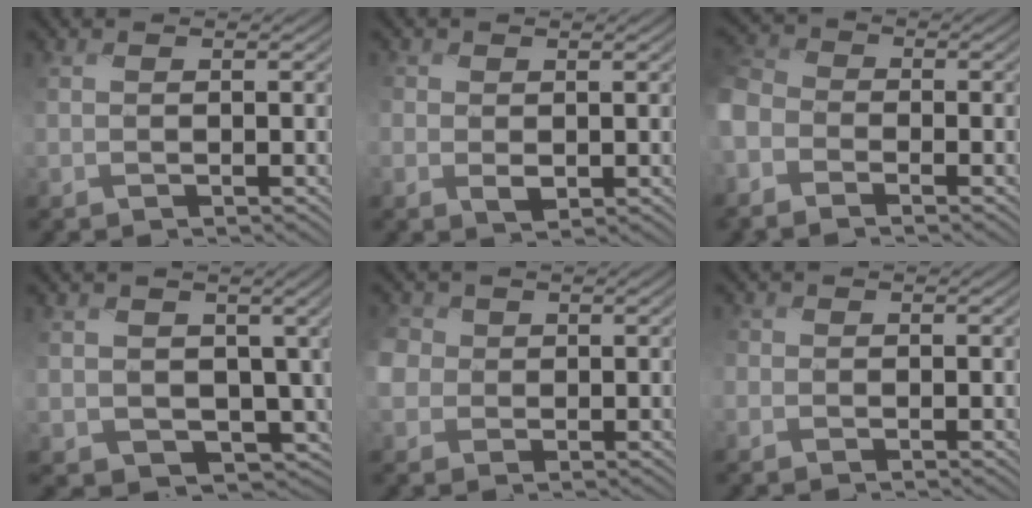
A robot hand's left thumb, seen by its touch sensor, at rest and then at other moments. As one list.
[{"total": 1.5, "force": [0.0, 1.4, 0.5], "torque": [-0.006, -0.003, -0.001]}, {"total": 5.6, "force": [-3.1, 4.1, 2.3], "torque": [-0.089, -0.009, -0.081]}, {"total": 7.4, "force": [0.5, 6.3, 3.8], "torque": [-0.090, -0.035, 0.002]}, {"total": 5.1, "force": [-0.3, 4.7, 1.8], "torque": [-0.069, -0.005, -0.024]}, {"total": 1.6, "force": [-0.1, 1.5, -0.6], "torque": [0.015, 0.007, -0.018]}]